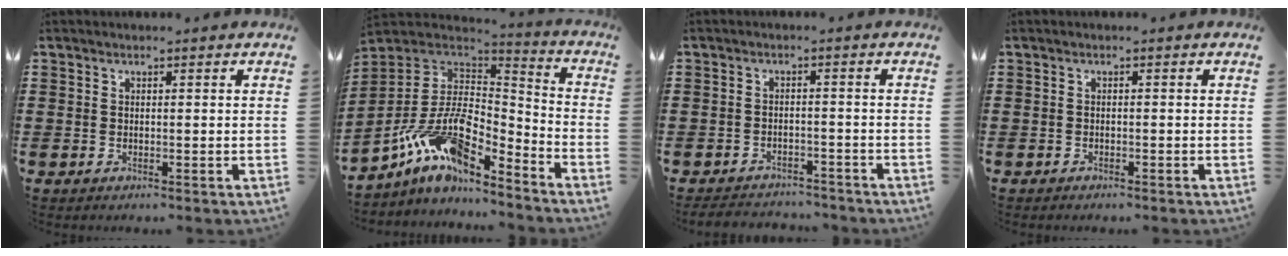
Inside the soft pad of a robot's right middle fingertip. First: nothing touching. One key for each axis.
{"total": 12.1, "fx": -7.4, "fy": 5.0, "fz": 8.2, "tx": -0.183, "ty": 0.009, "tz": -0.152}
{"total": 2.9, "fx": -2.9, "fy": 0.5, "fz": 0.0, "tx": -0.007, "ty": 0.000, "tz": -0.063}
{"total": 0.7, "fx": -0.7, "fy": 0.2, "fz": 0.1, "tx": -0.003, "ty": 0.001, "tz": -0.014}